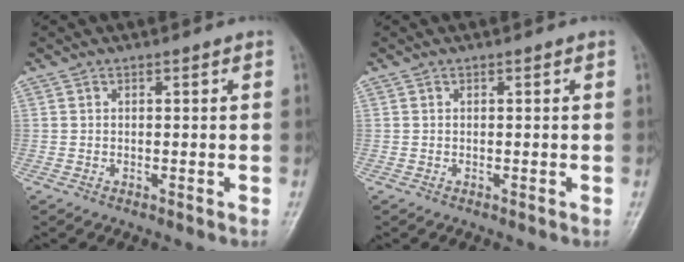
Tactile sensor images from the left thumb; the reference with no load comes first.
{"total": 0.0}